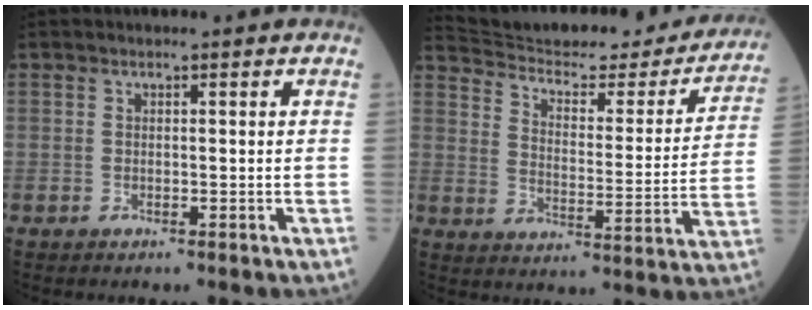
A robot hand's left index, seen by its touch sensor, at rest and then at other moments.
{"total": 27.9, "force": [25.8, 5.5, 8.9], "torque": [-0.141, -0.058, 0.329]}